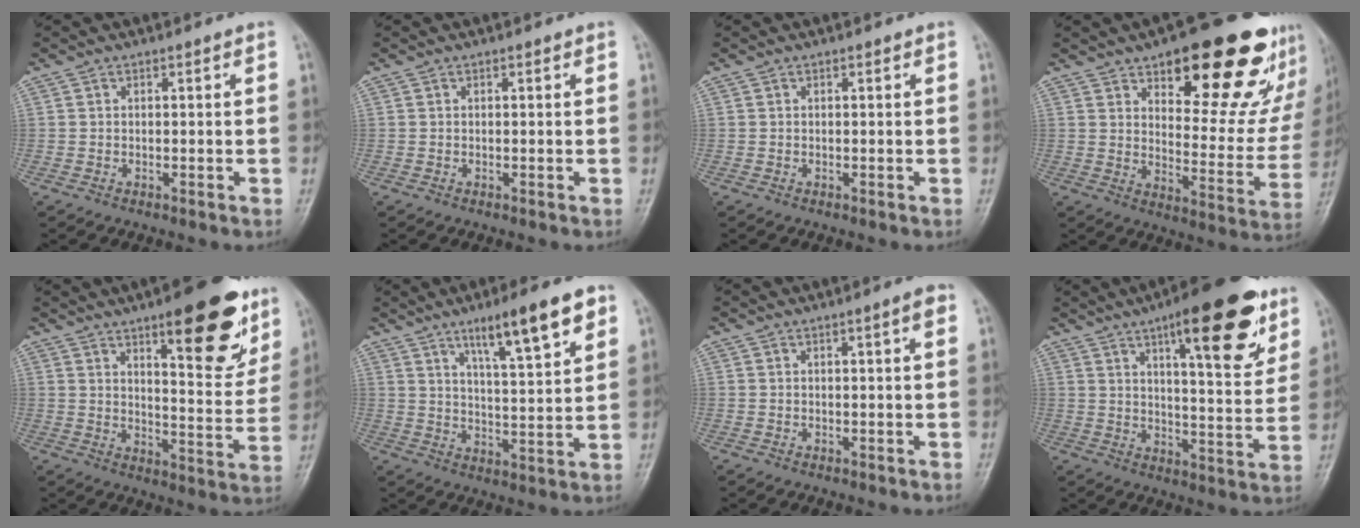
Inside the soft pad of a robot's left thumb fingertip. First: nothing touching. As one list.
[{"total": 0.0}, {"total": 0.0}, {"total": 25.3, "force": [14.8, 9.8, 18.0], "torque": [-0.187, -0.057, 0.207]}, {"total": 13.5, "force": [7.8, 4.8, 10.0], "torque": [-0.093, -0.037, 0.102]}, {"total": 12.7, "force": [7.4, 2.3, 10.1], "torque": [-0.148, -0.032, 0.119]}, {"total": 2.3, "force": [1.0, 0.1, 2.1], "torque": [-0.031, 0.000, 0.014]}, {"total": 19.1, "force": [10.7, 5.6, 14.8], "torque": [-0.172, -0.045, 0.153]}]